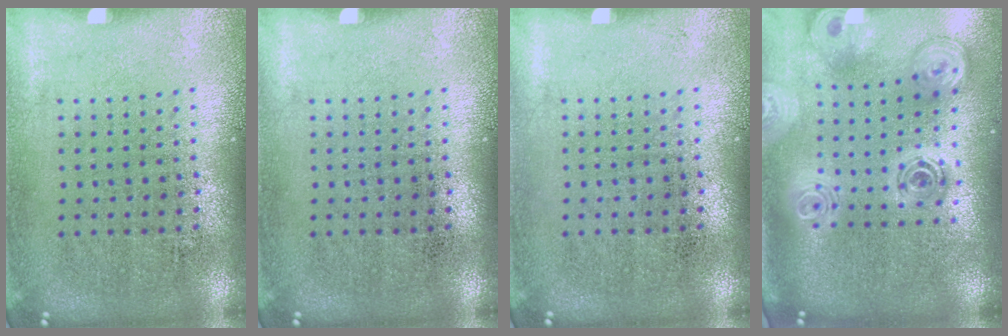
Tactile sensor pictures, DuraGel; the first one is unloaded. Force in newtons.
{"total": 0.0}
{"total": 0.0}
{"total": 2.6, "press": 1.9, "slide": 1.8}